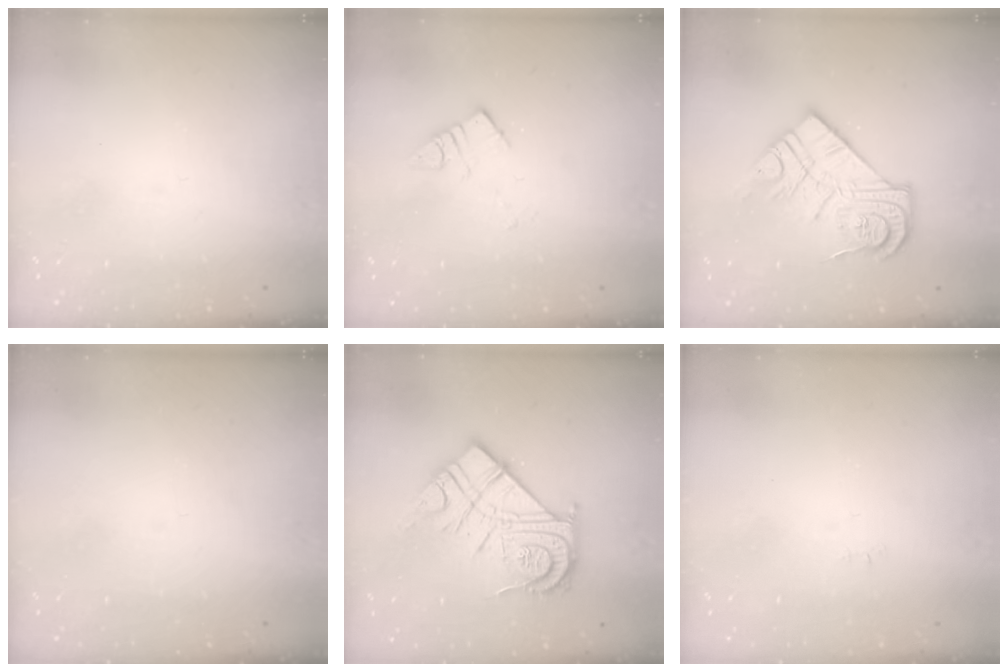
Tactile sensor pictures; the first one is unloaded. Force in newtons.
{"total": 4.9, "press": 4.8, "slide": 0.5}
{"total": 16.3, "press": 16.2, "slide": 1.1}
{"total": 0.0}
{"total": 20.9, "press": 20.8, "slide": 1.9}
{"total": 2.5, "press": 2.5, "slide": 0.3}